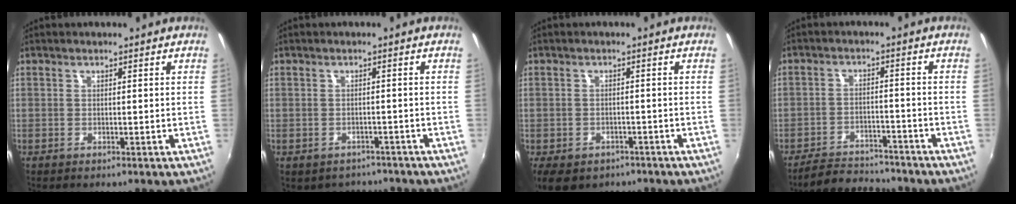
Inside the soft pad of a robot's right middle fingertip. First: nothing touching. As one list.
[{"total": 5.0, "force": [-4.1, 2.8, 1.0], "torque": [-0.024, -0.010, -0.052]}, {"total": 8.9, "force": [-5.5, 5.5, 4.3], "torque": [-0.100, -0.031, -0.075]}, {"total": 9.1, "force": [-8.4, 2.7, 2.3], "torque": [-0.071, 0.003, -0.126]}]